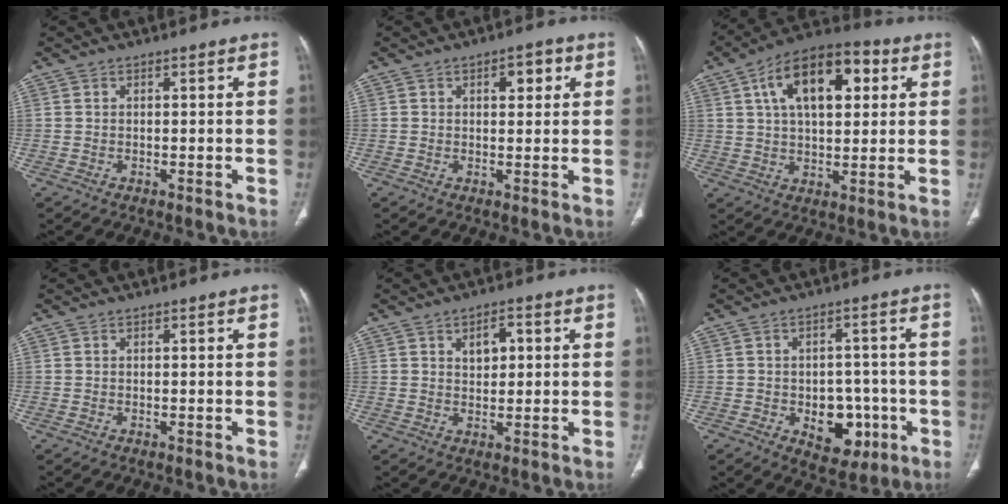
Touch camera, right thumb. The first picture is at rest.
{"total": 3.9, "force": [1.5, 2.2, 2.8], "torque": [-0.019, -0.002, 0.017]}
{"total": 17.2, "force": [5.7, 9.0, 13.5], "torque": [-0.192, 0.010, 0.086]}
{"total": 0.0}
{"total": 4.4, "force": [1.4, 2.6, 3.2], "torque": [-0.035, 0.000, 0.022]}
{"total": 10.0, "force": [-3.1, 6.9, 6.6], "torque": [-0.043, 0.023, -0.030]}